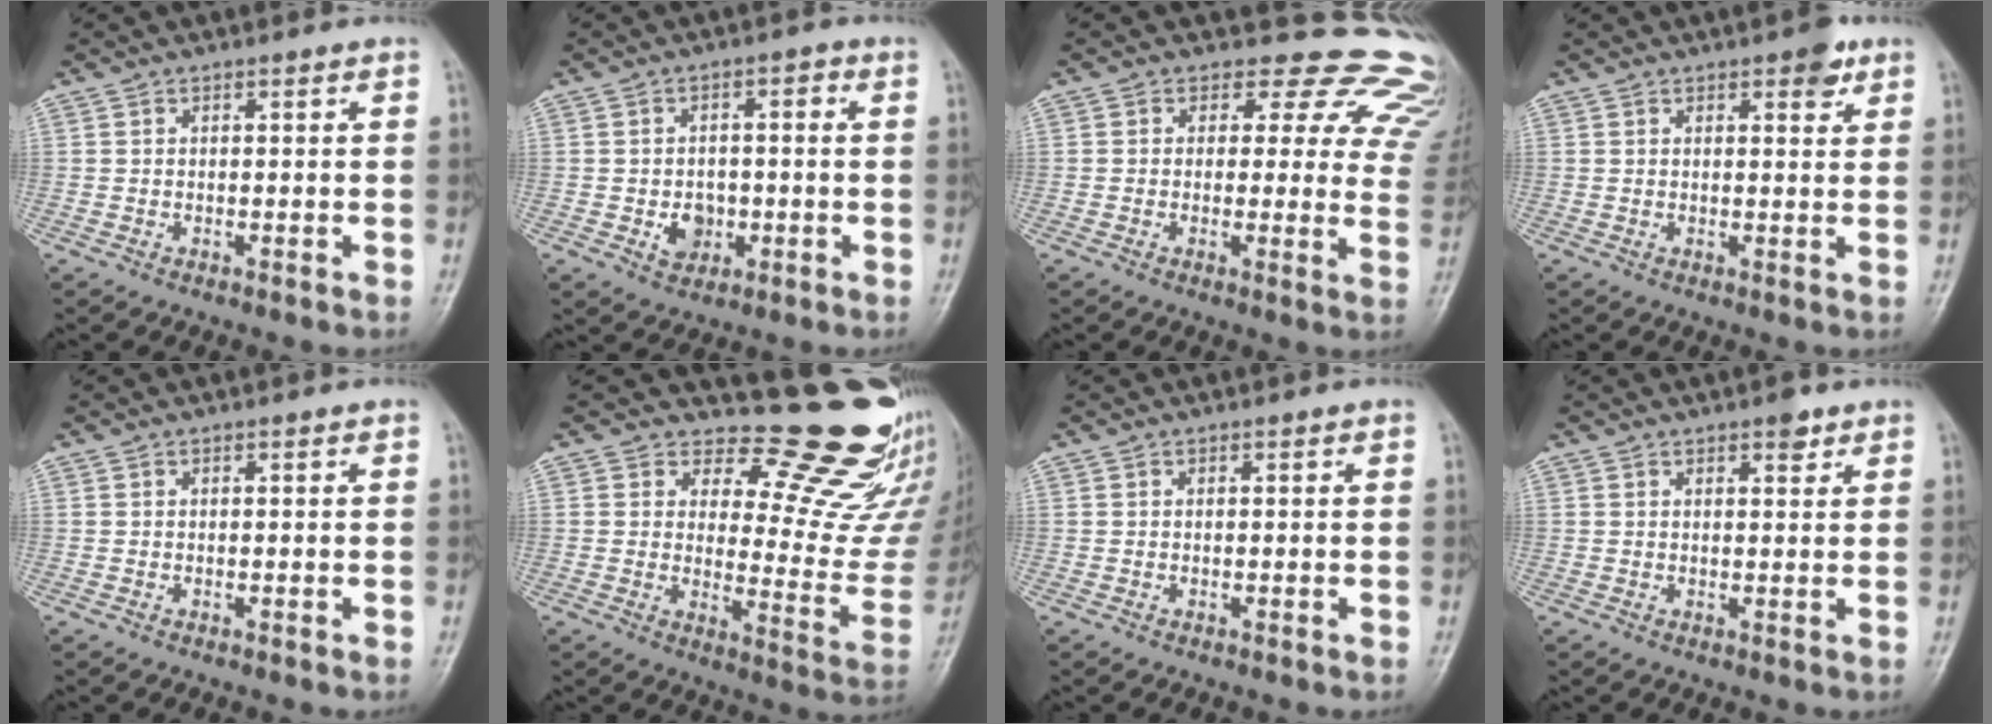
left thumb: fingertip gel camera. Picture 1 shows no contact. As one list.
[{"total": 5.7, "force": [-1.3, 4.6, 3.1], "torque": [-0.018, 0.013, -0.019]}, {"total": 14.9, "force": [11.5, 7.9, 5.2], "torque": [-0.005, -0.058, 0.095]}, {"total": 3.7, "force": [2.2, 1.5, 2.6], "torque": [-0.023, -0.008, 0.025]}, {"total": 0.0}, {"total": 17.6, "force": [16.0, 4.8, 5.5], "torque": [-0.015, -0.177, 0.188]}, {"total": 0.0}, {"total": 2.5, "force": [1.7, 1.0, 1.6], "torque": [-0.014, -0.008, 0.023]}]